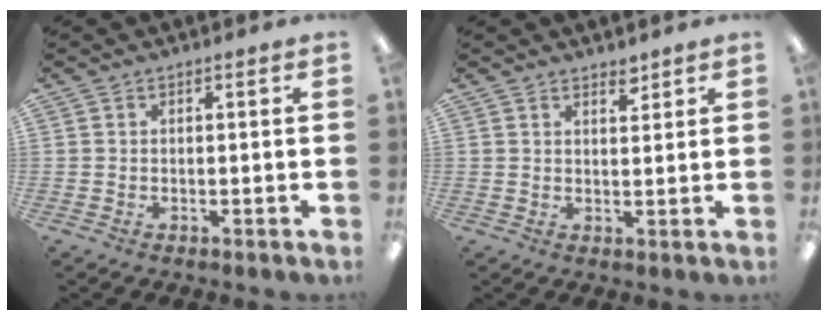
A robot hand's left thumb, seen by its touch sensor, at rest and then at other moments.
{"total": 2.9, "force": [2.5, 1.2, 1.0], "torque": [0.002, -0.016, 0.041]}